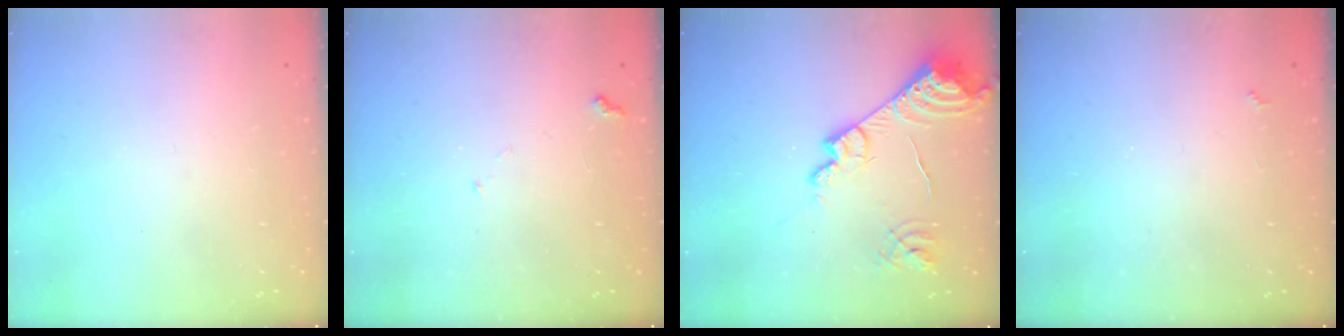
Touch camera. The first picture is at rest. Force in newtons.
{"total": 5.6, "press": 5.6, "slide": 0.5}
{"total": 16.6, "press": 16.5, "slide": 1.7}
{"total": 2.3, "press": 2.3, "slide": 0.4}